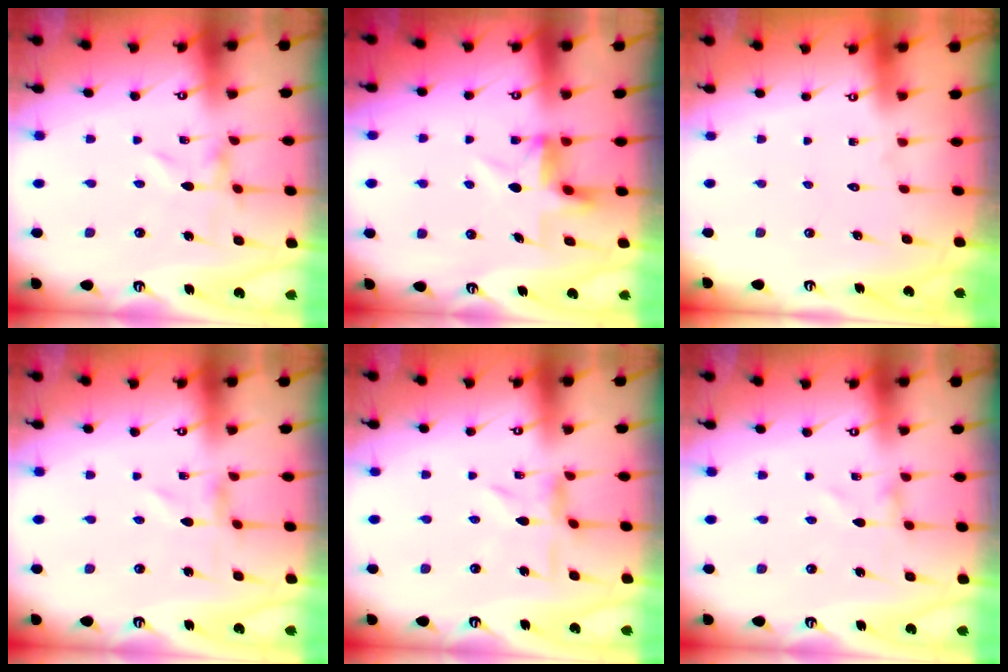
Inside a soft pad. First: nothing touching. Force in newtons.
{"total": 4.5, "press": 4.5, "slide": 0.1}
{"total": 1.6, "press": 1.6, "slide": 0.1}
{"total": 0.0}
{"total": 4.7, "press": 4.7, "slide": 0.5}
{"total": 0.9, "press": 0.9, "slide": 0.1}